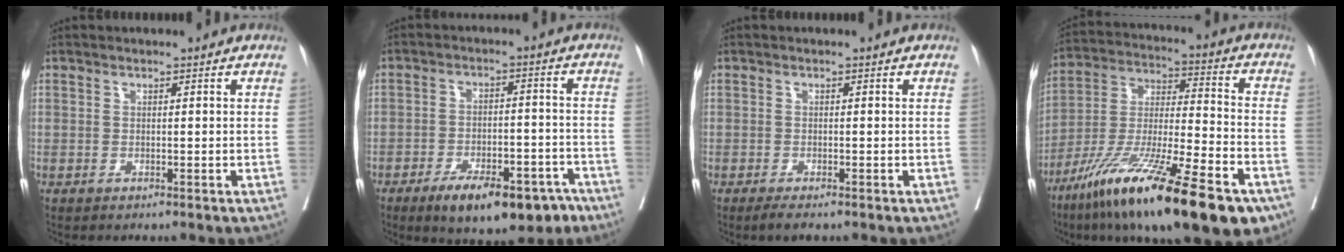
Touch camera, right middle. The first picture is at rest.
{"total": 13.3, "force": [-8.8, 5.2, 8.4], "torque": [-0.103, 0.010, -0.125]}
{"total": 1.8, "force": [-1.4, 0.3, 1.2], "torque": [-0.020, -0.006, -0.023]}
{"total": 26.0, "force": [-15.8, 4.0, 20.2], "torque": [-0.312, -0.043, -0.271]}